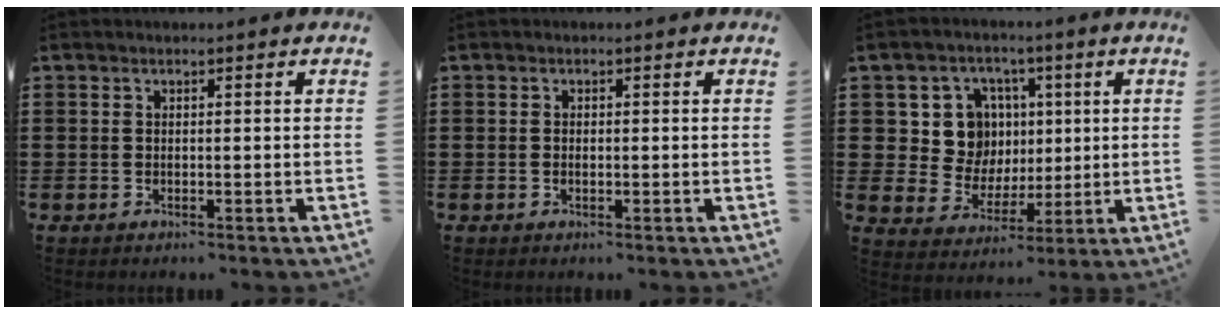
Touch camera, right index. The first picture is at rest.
{"total": 0.7, "force": [-0.2, 0.3, 0.6], "torque": [-0.011, -0.002, -0.002]}
{"total": 9.6, "force": [2.1, 8.7, 3.5], "torque": [-0.085, 0.008, 0.045]}